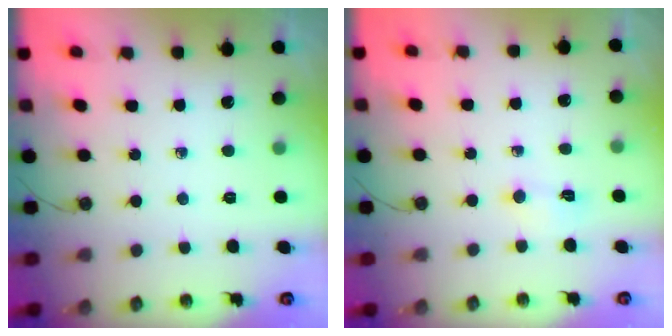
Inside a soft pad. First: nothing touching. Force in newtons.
{"total": 3.8, "press": 3.7, "slide": 0.6}